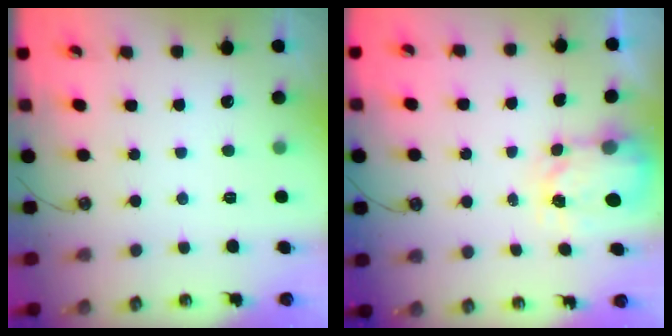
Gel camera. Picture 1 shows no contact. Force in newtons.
{"total": 4.0, "press": 4.0, "slide": 0.5}